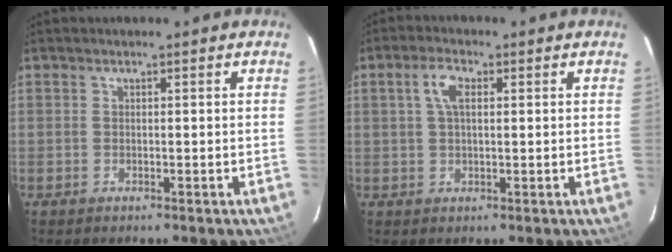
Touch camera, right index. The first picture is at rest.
{"total": 4.1, "force": [1.2, 1.8, 3.5], "torque": [-0.068, 0.010, 0.022]}